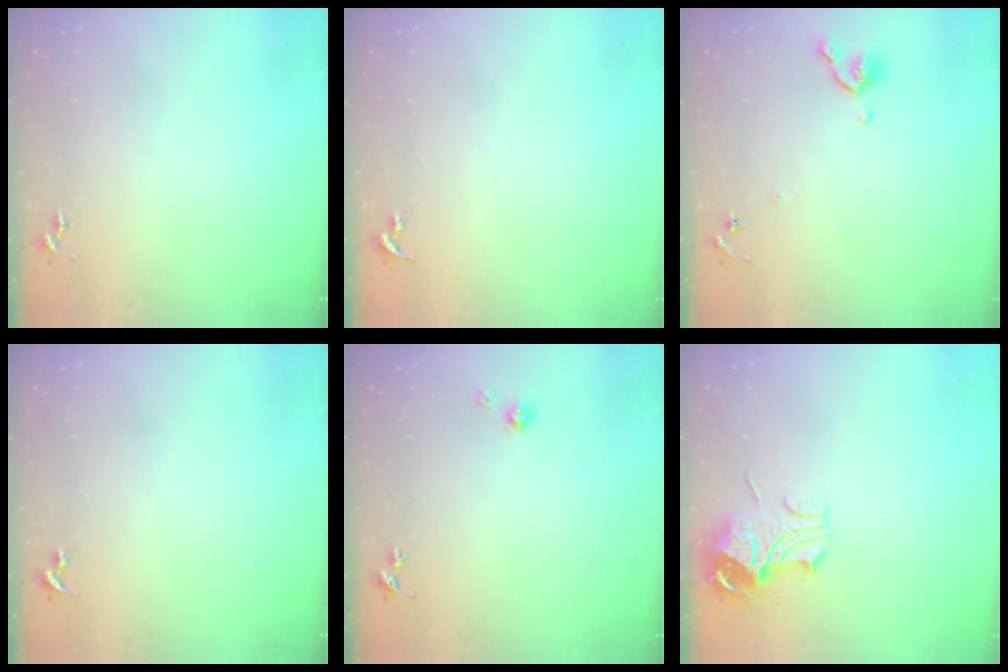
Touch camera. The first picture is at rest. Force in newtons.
{"total": 0.0}
{"total": 5.4, "press": 5.3, "slide": 1.1}
{"total": 0.0}
{"total": 4.0, "press": 4.0, "slide": 0.3}
{"total": 10.0, "press": 9.9, "slide": 0.6}